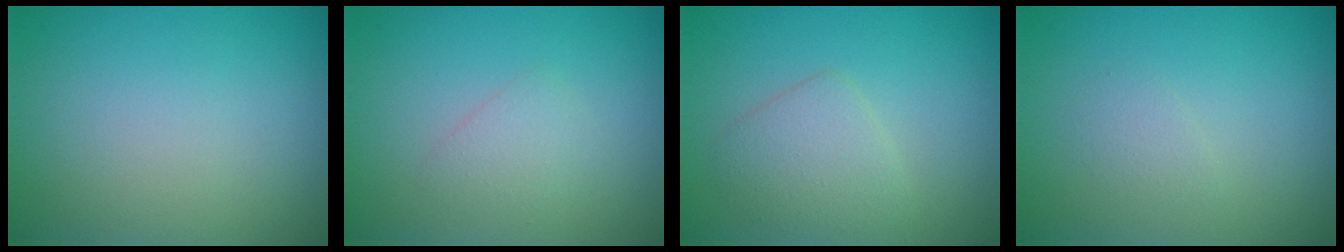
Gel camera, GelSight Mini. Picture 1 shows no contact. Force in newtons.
{"total": 1.4, "press": 1.4, "slide": 0.0}
{"total": 2.6, "press": 2.6, "slide": 0.0}
{"total": 0.8, "press": 0.8, "slide": 0.0}